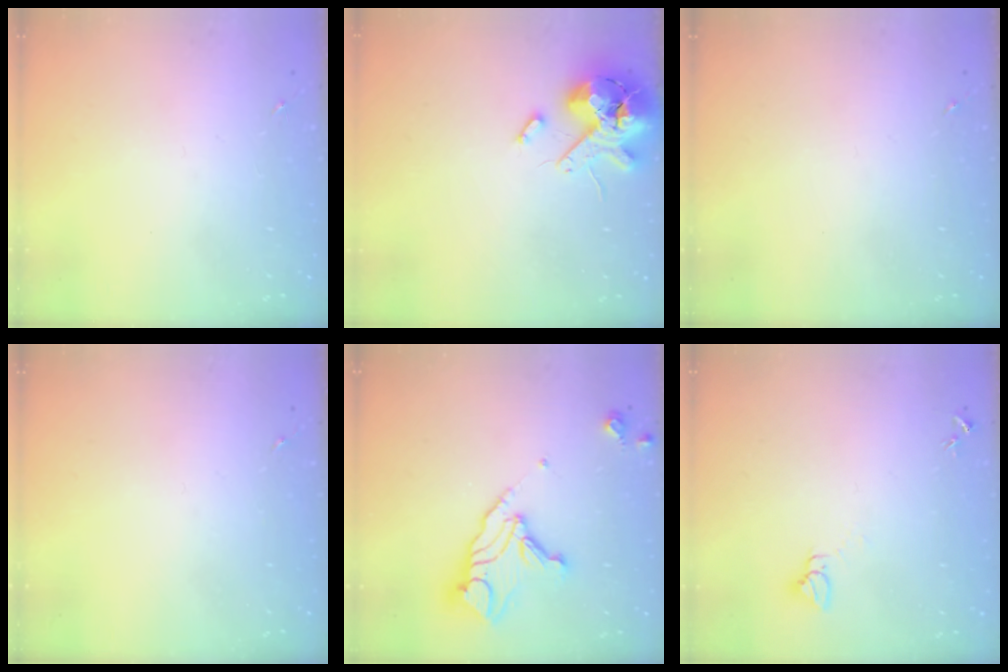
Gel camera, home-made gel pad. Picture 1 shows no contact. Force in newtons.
{"total": 13.2, "press": 13.0, "slide": 2.2}
{"total": 0.0}
{"total": 0.0}
{"total": 14.3, "press": 14.3, "slide": 1.0}
{"total": 2.8, "press": 2.8, "slide": 0.1}